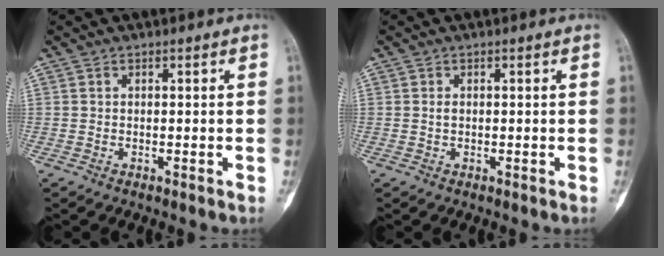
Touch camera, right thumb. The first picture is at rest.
{"total": 0.7, "force": [0.1, 0.4, 0.5], "torque": [-0.011, 0.002, 0.003]}